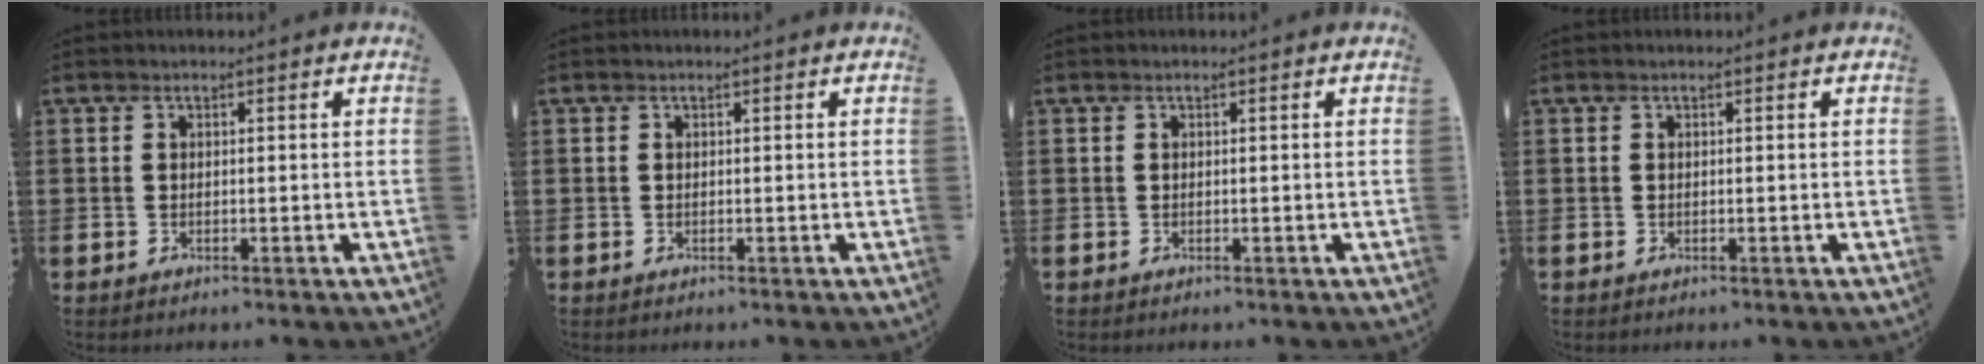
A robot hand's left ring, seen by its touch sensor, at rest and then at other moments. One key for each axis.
{"total": 0.0}
{"total": 0.0}
{"total": 0.0}